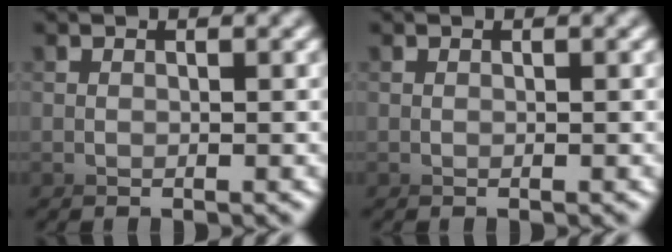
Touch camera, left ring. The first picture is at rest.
{"total": 0.0}